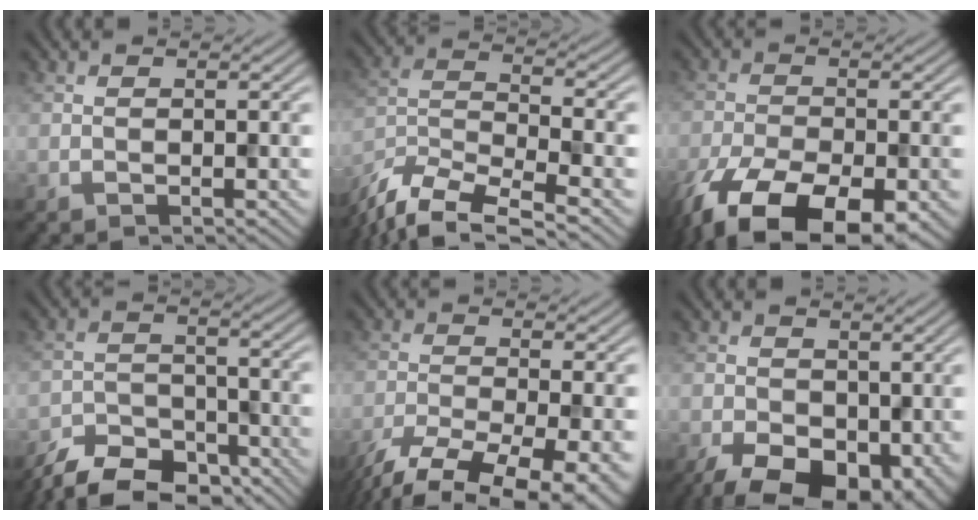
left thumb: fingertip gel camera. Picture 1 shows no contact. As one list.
[{"total": 11.6, "force": [-9.4, 2.9, 6.1], "torque": [-0.138, -0.017, -0.177]}, {"total": 15.7, "force": [-9.6, 7.3, 10.1], "torque": [-0.202, -0.059, -0.144]}, {"total": 9.0, "force": [-7.9, 3.4, 2.8], "torque": [-0.052, -0.018, -0.136]}, {"total": 12.7, "force": [-8.5, 4.1, 8.5], "torque": [-0.176, -0.045, -0.115]}, {"total": 10.4, "force": [-3.2, 6.6, 7.4], "torque": [-0.133, -0.031, -0.038]}]